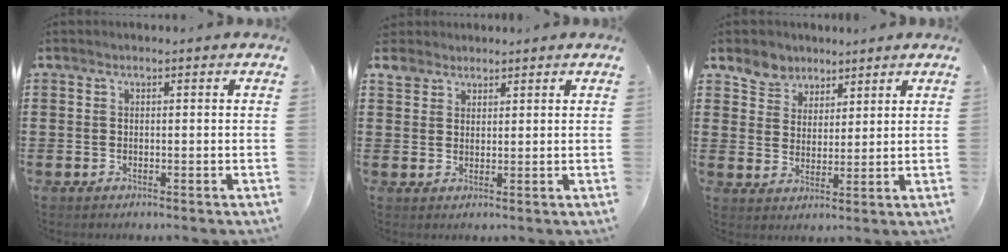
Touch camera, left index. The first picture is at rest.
{"total": 3.3, "force": [2.4, 2.2, 0.2], "torque": [-0.018, 0.009, 0.048]}
{"total": 4.5, "force": [3.5, 2.8, -0.3], "torque": [-0.019, -0.001, 0.064]}